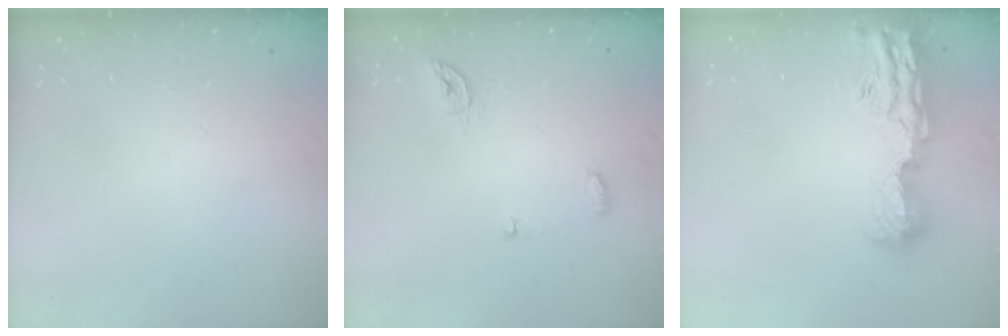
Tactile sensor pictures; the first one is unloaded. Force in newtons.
{"total": 5.5, "press": 5.5, "slide": 0.5}
{"total": 18.1, "press": 17.4, "slide": 5.2}